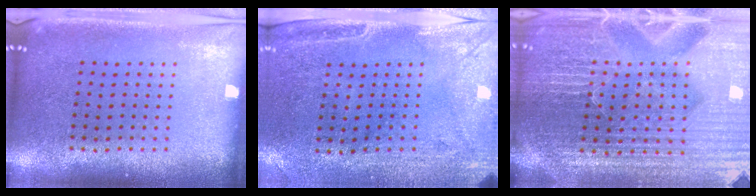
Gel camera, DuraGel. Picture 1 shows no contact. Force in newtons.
{"total": 3.0, "press": 2.4, "slide": 1.7}
{"total": 6.1, "press": 5.5, "slide": 2.7}